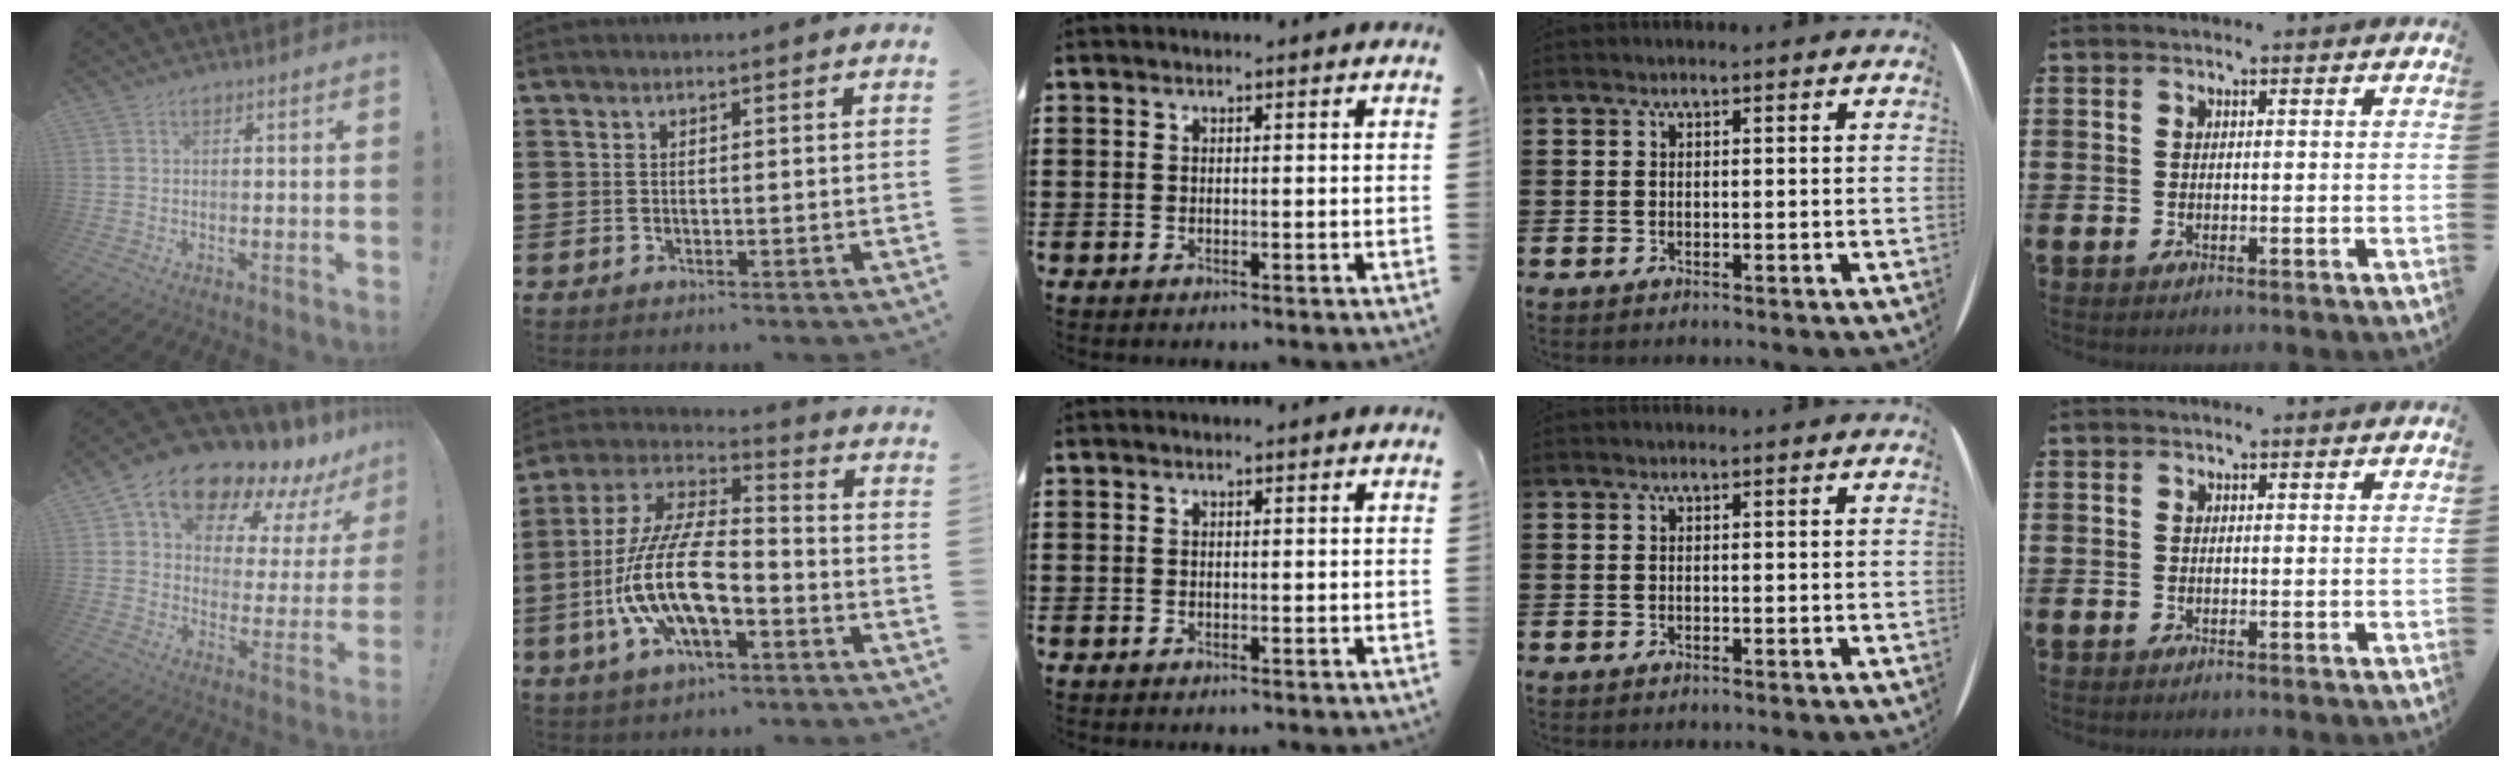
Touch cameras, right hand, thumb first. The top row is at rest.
{"thumb": {"total": 15.0, "force": [12.3, 6.1, 6.2], "torque": [-0.109, -0.102, 0.214]}, "index": {"total": 13.7, "force": [-5.0, 5.5, 11.5], "torque": [-0.265, -0.004, -0.100]}}